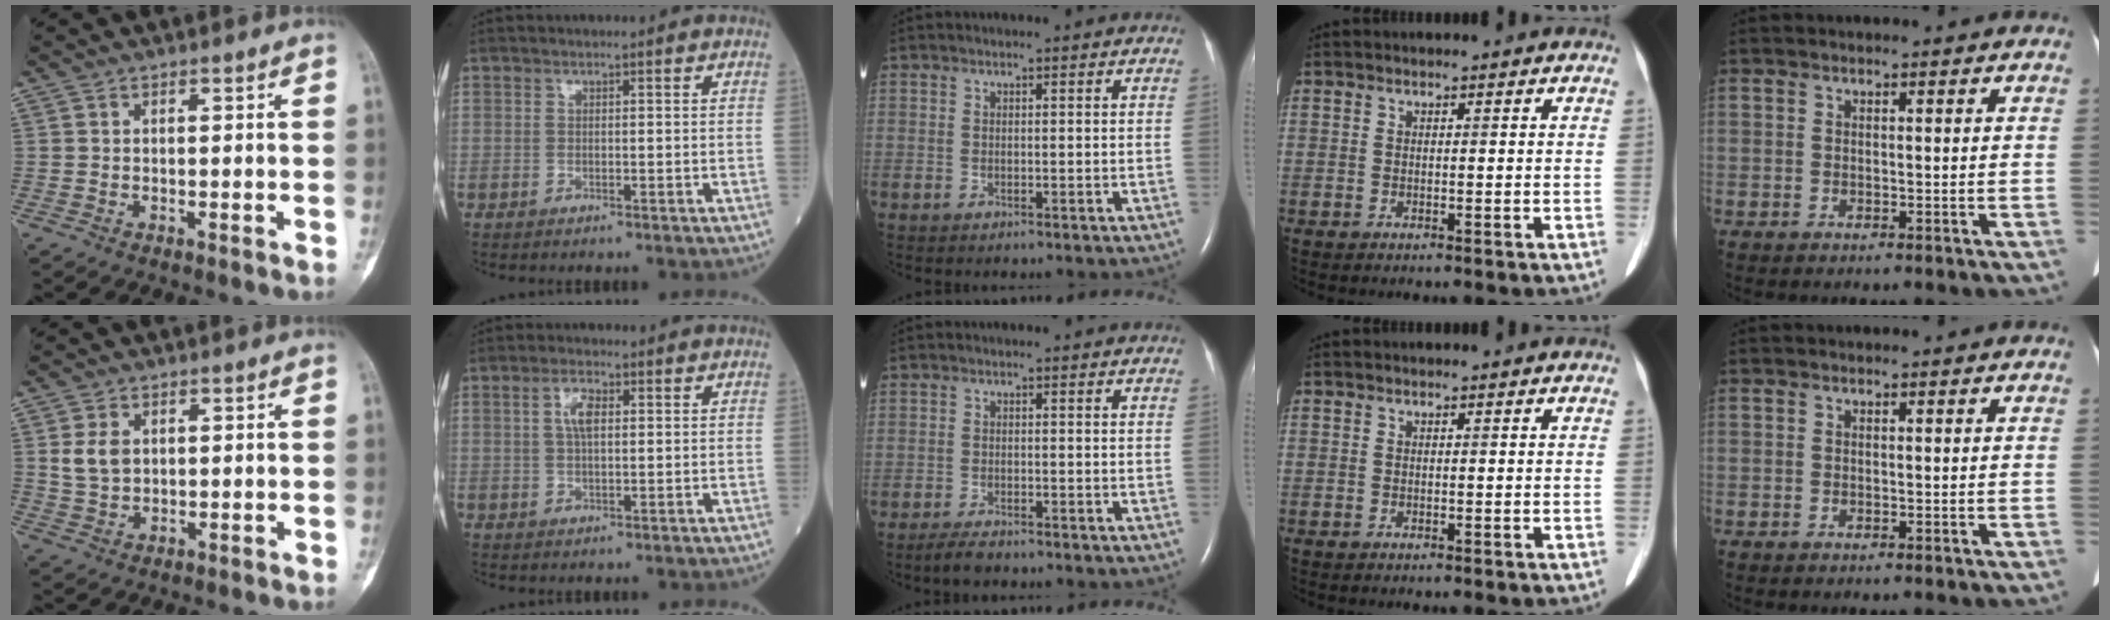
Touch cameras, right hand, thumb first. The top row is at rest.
{"thumb": {"total": 4.4, "force": [1.1, 3.2, 2.9], "torque": [-0.048, -0.003, 0.029]}, "index": {"total": 3.6, "force": [0.9, 1.3, 3.2], "torque": [-0.067, 0.008, 0.018]}, "middle": {"total": 2.5, "force": [-2.1, 0.5, 1.2], "torque": [-0.034, -0.006, -0.037]}}